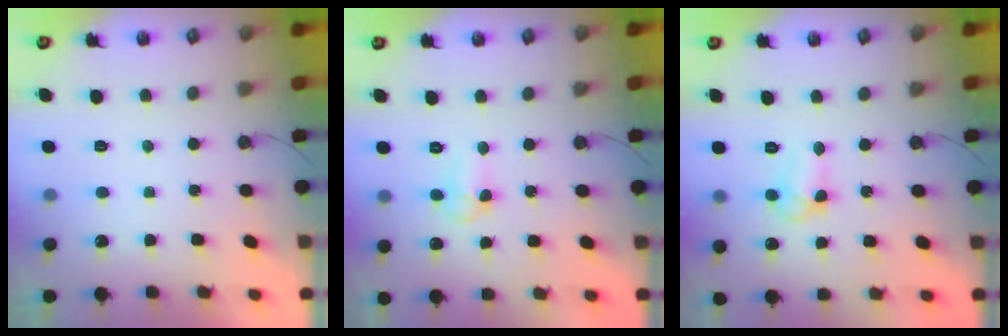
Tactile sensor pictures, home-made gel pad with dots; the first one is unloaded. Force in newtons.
{"total": 4.7, "press": 4.5, "slide": 1.1}
{"total": 7.0, "press": 7.0, "slide": 0.6}